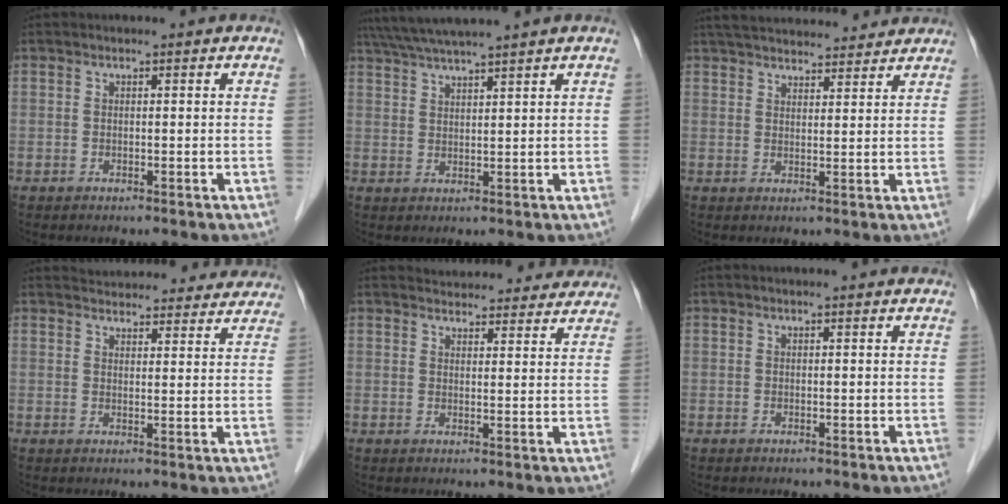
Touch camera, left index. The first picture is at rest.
{"total": 8.3, "force": [7.1, -1.4, 3.9], "torque": [-0.068, 0.023, 0.116]}
{"total": 16.4, "force": [15.1, 3.4, 5.4], "torque": [-0.084, 0.043, 0.217]}
{"total": 20.1, "force": [19.1, 4.6, 4.5], "torque": [-0.061, -0.002, 0.230]}
{"total": 17.9, "force": [17.0, 4.0, 3.8], "torque": [-0.041, 0.004, 0.200]}
{"total": 2.1, "force": [2.0, 0.2, 0.7], "torque": [-0.012, 0.012, 0.016]}